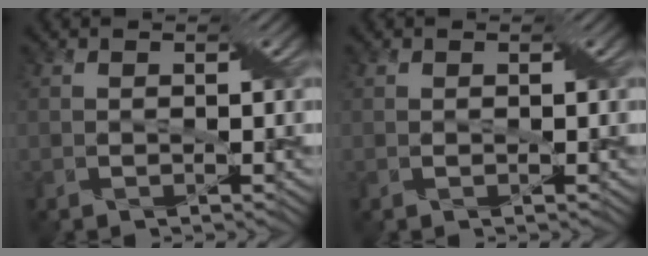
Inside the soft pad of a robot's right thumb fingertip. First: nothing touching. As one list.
[{"total": 0.0}]